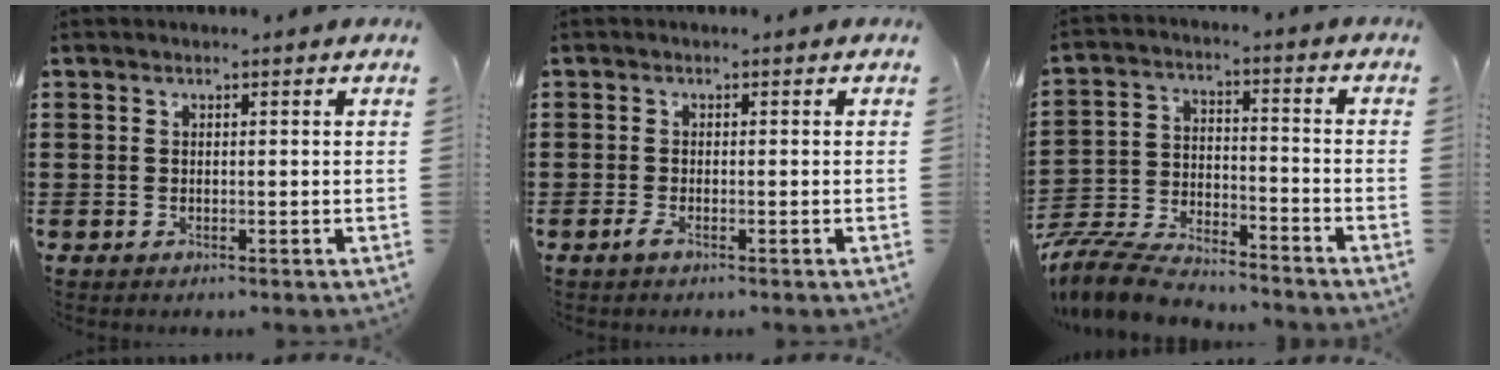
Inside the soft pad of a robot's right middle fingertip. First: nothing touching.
{"total": 1.1, "force": [-0.6, 0.1, 0.9], "torque": [-0.026, -0.007, -0.012]}
{"total": 8.2, "force": [-8.0, 1.2, 1.6], "torque": [-0.047, 0.008, -0.161]}